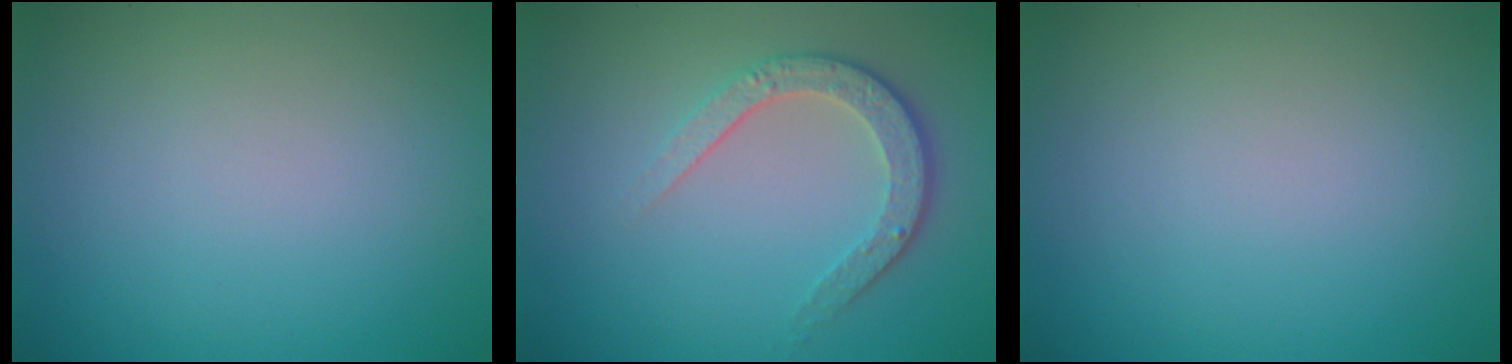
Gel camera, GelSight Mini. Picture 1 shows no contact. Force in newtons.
{"total": 3.5, "press": 2.8, "slide": 2.1}
{"total": 0.0}